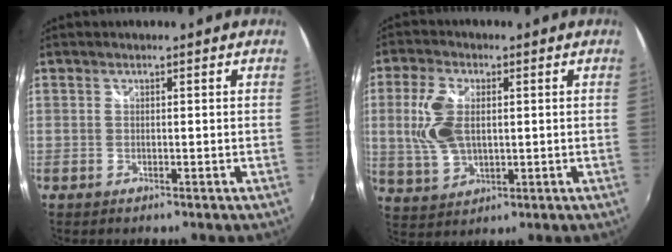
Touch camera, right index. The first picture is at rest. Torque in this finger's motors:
{"motor_torque": [0.26, -0.01, 0.27, 0.09]}